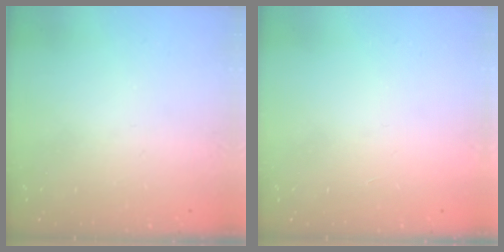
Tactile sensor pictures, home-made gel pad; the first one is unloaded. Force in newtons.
{"total": 1.7, "press": 1.6, "slide": 0.1}